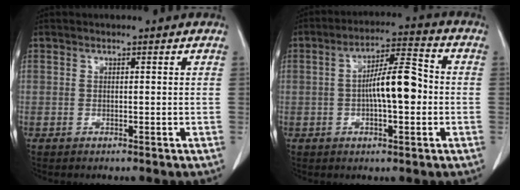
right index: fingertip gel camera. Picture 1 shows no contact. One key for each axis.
{"total": 9.1, "fx": -0.7, "fy": 2.2, "fz": 8.8, "tx": -0.158, "ty": 0.019, "tz": -0.015}